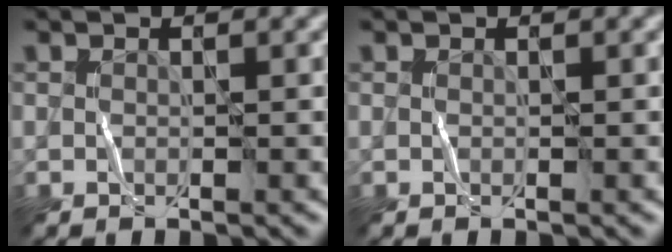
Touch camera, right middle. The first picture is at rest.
{"total": 0.0}